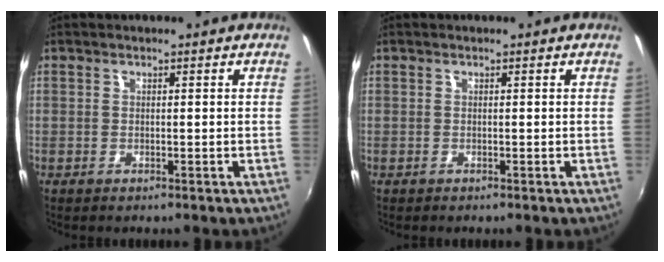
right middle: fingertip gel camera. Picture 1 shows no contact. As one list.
[{"total": 0.0}]